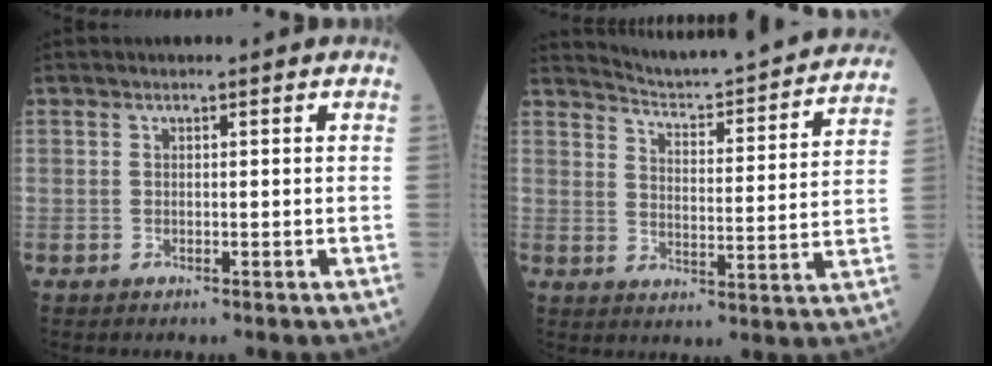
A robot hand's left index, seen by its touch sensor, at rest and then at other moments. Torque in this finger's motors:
{"motor_torque": [0.43, -0.68, 0.00, 0.01]}